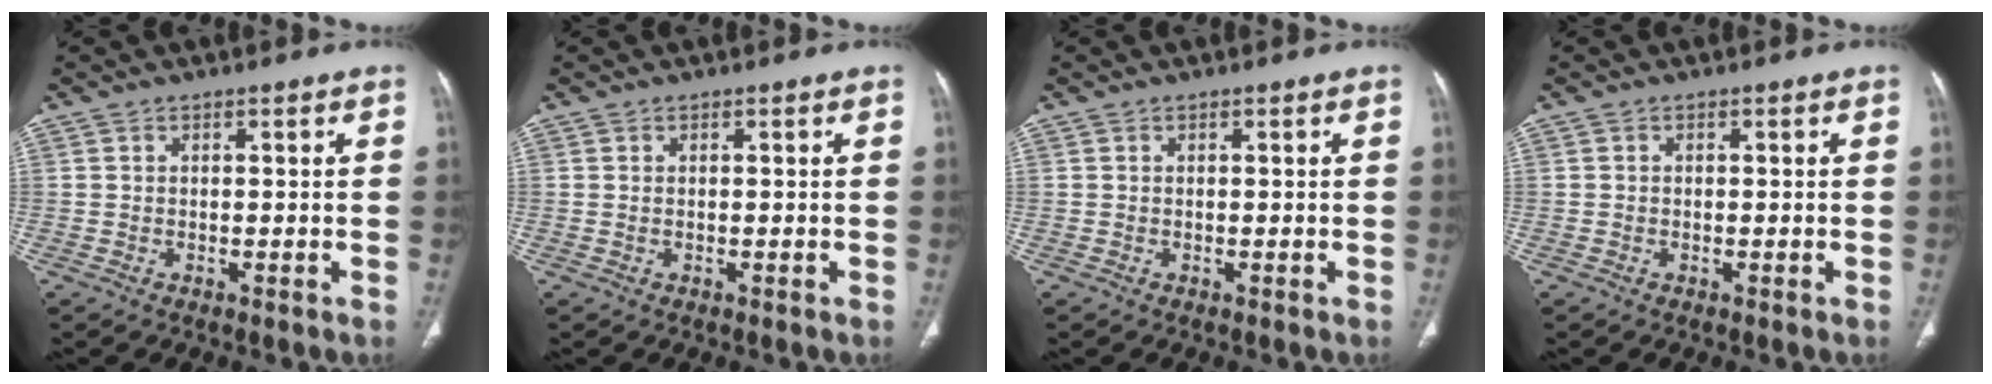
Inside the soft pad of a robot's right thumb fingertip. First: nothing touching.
{"total": 0.0}
{"total": 0.0}
{"total": 0.0}